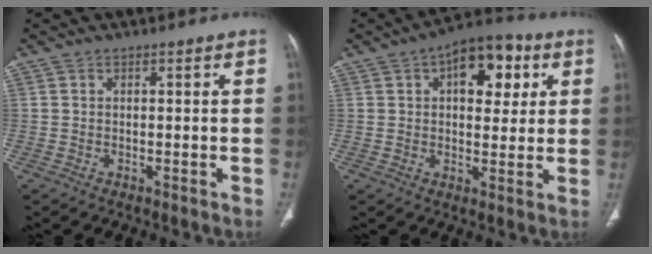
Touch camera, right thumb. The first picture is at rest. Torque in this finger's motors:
{"motor_torque": [0.68, 1.39, 0.66, -0.40, 0.06]}